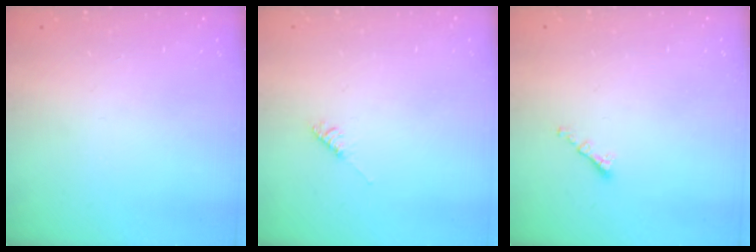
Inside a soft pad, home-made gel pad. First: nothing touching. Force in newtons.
{"total": 3.5, "press": 3.5, "slide": 0.7}
{"total": 1.4, "press": 1.2, "slide": 0.6}